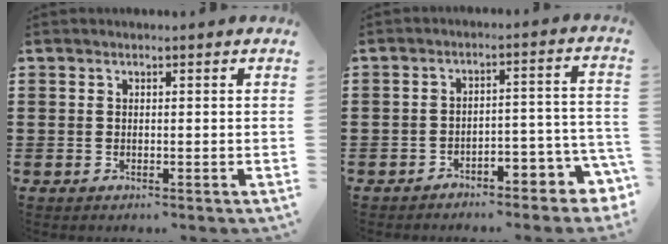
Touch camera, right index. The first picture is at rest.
{"total": 3.6, "force": [-3.2, 0.8, 1.4], "torque": [-0.029, 0.002, -0.068]}